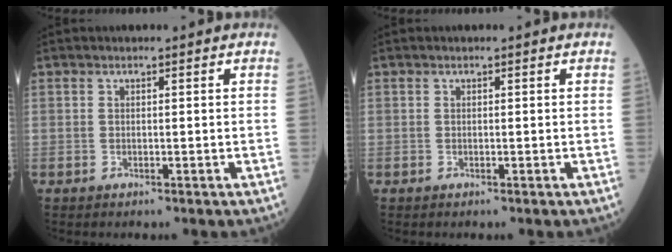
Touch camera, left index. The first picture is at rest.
{"total": 0.0}